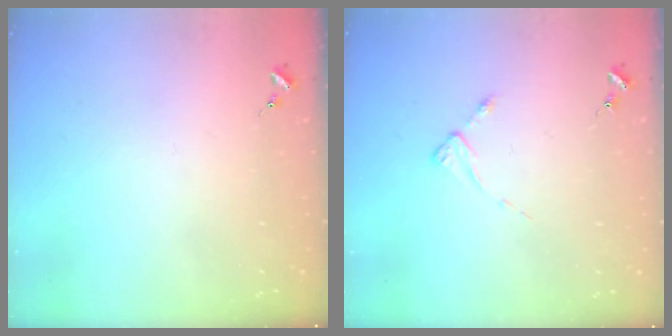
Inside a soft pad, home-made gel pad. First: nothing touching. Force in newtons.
{"total": 2.4, "press": 2.4, "slide": 0.3}